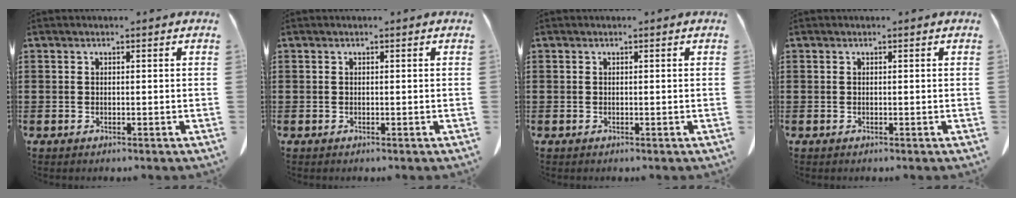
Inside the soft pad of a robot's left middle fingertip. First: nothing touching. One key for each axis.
{"total": 0.0}
{"total": 0.0}
{"total": 0.0}